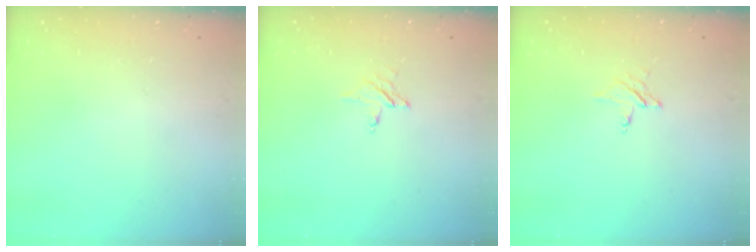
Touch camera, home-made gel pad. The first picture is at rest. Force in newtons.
{"total": 3.7, "press": 3.6, "slide": 0.3}
{"total": 3.7, "press": 3.6, "slide": 0.3}